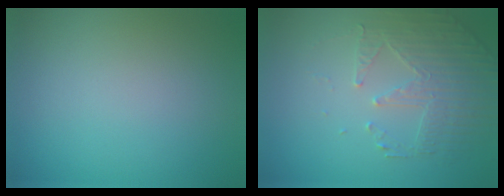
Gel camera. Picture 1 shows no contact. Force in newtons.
{"total": 2.5, "press": 2.2, "slide": 1.2}